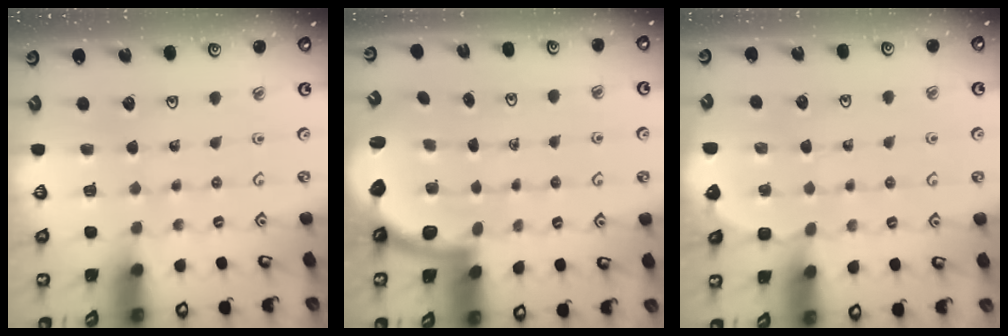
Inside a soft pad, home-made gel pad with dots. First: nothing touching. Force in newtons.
{"total": 2.8, "press": 2.2, "slide": 1.8}
{"total": 3.1, "press": 3.1, "slide": 0.2}